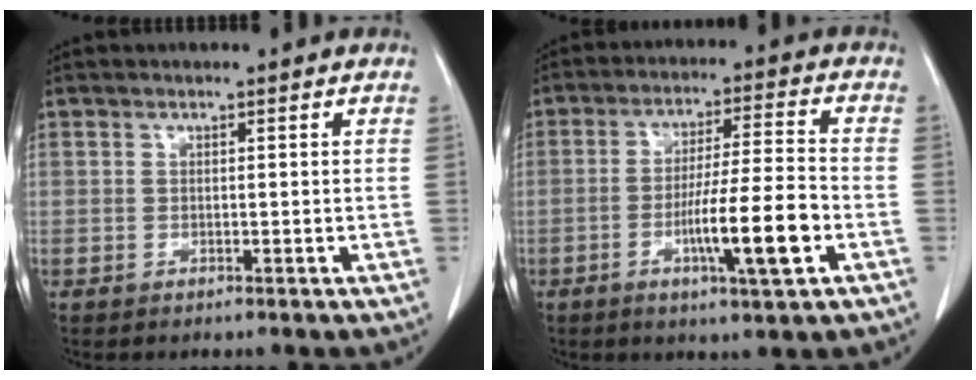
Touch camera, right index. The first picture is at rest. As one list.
[{"total": 11.0, "force": [-3.8, 0.2, 10.3], "torque": [-0.178, -0.004, -0.062]}]